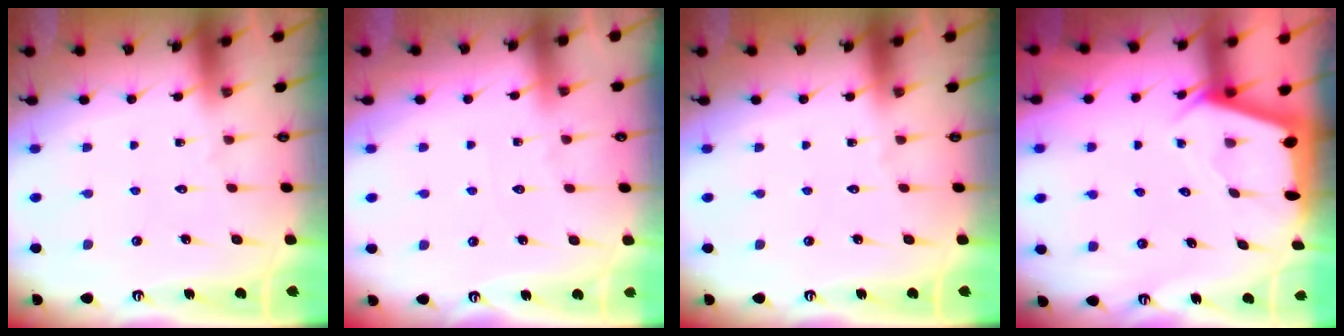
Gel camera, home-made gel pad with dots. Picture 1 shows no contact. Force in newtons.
{"total": 1.6, "press": 1.6, "slide": 0.2}
{"total": 0.0}
{"total": 2.4, "press": 2.4, "slide": 0.3}